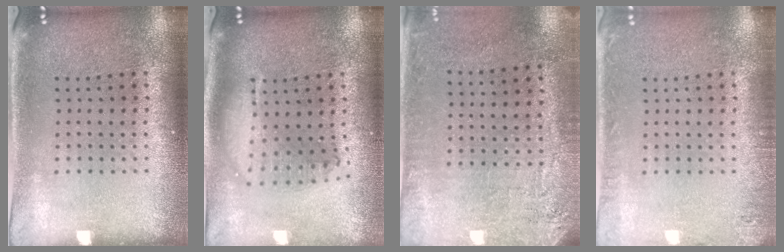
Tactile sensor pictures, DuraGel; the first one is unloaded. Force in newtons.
{"total": 1.8, "press": 1.5, "slide": 1.0}
{"total": 2.7, "press": 2.3, "slide": 1.4}
{"total": 1.5, "press": 1.5, "slide": 0.2}